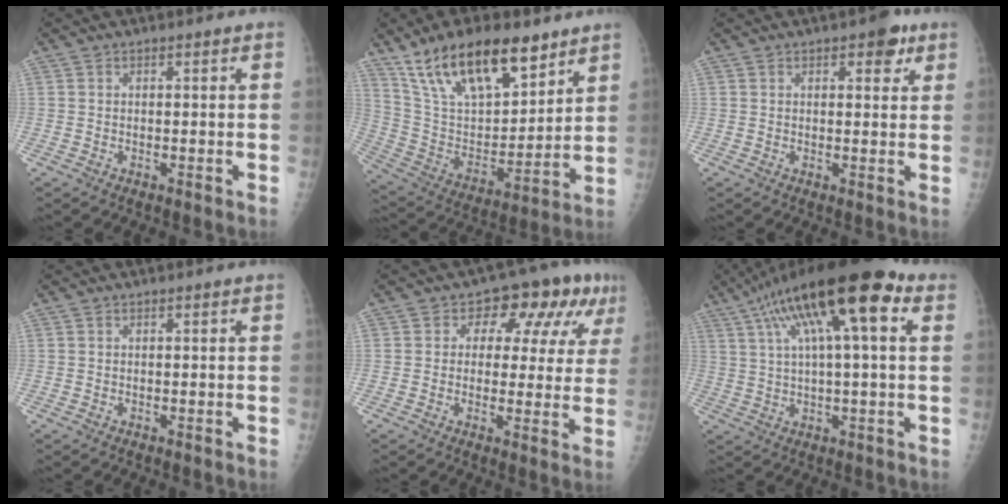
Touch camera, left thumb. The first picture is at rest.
{"total": 21.8, "force": [14.4, 9.2, 13.6], "torque": [-0.201, -0.047, 0.269]}
{"total": 4.4, "force": [2.4, 2.2, 3.1], "torque": [-0.016, -0.005, 0.023]}
{"total": 0.0}
{"total": 11.4, "force": [4.5, 6.7, 8.1], "torque": [-0.051, 0.011, 0.052]}
{"total": 19.6, "force": [7.8, 5.2, 17.2], "torque": [-0.297, 0.025, 0.124]}